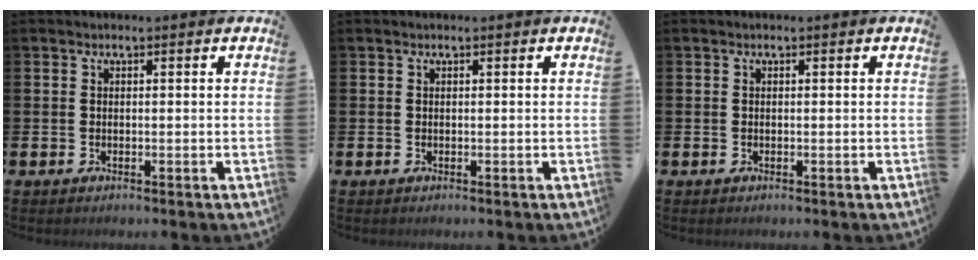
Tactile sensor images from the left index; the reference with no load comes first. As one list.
[{"total": 0.0}, {"total": 0.0}]